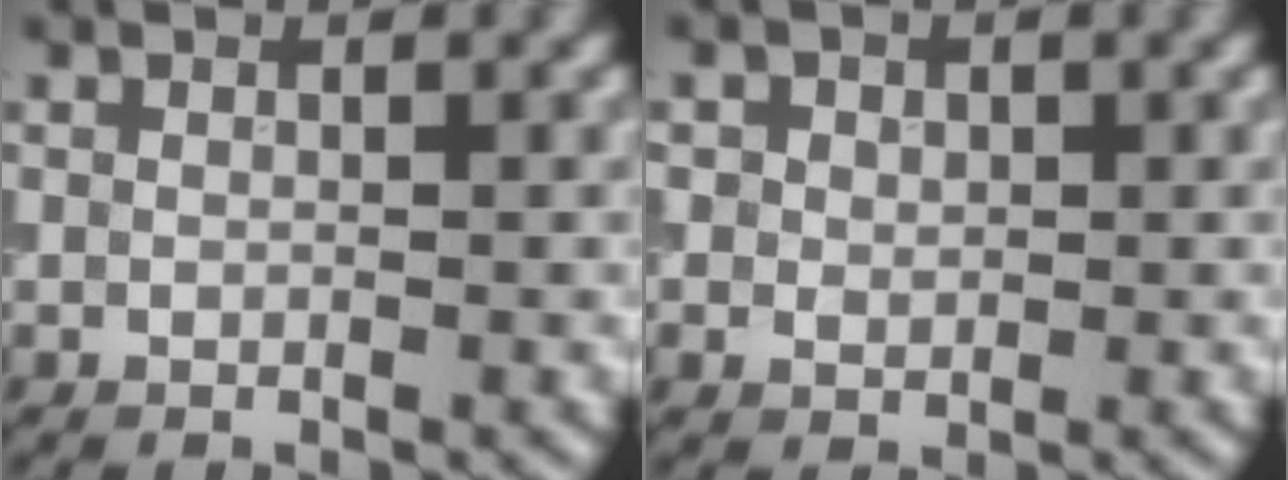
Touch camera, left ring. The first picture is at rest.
{"total": 2.1, "force": [0.7, 1.8, 0.9], "torque": [-0.010, 0.004, 0.008]}